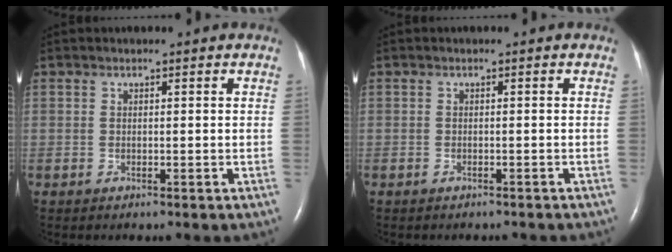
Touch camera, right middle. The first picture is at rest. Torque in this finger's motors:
{"motor_torque": [0.65, -0.92, 0.00, 0.05]}